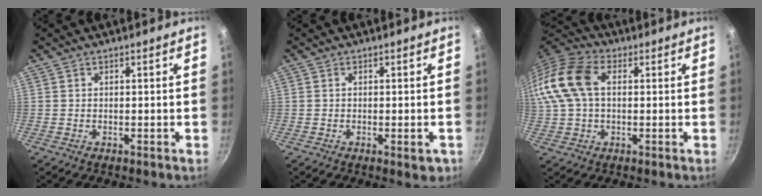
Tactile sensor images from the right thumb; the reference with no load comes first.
{"total": 2.7, "force": [-1.0, 1.0, 2.4], "torque": [-0.028, -0.003, -0.014]}
{"total": 15.1, "force": [2.6, 9.6, 11.4], "torque": [-0.235, 0.028, 0.035]}